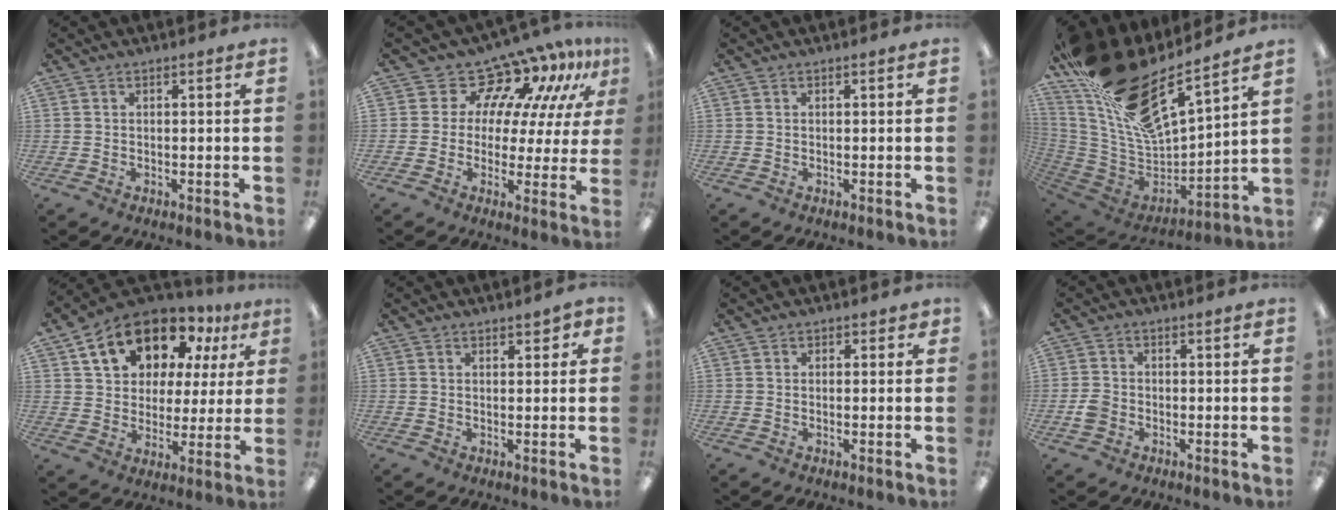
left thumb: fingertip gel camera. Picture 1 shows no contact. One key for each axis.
{"total": 12.6, "fx": 10.4, "fy": 6.0, "fz": 3.6, "tx": -0.081, "ty": -0.093, "tz": 0.182}
{"total": 0.0}
{"total": 24.0, "fx": 17.0, "fy": 7.3, "fz": 15.3, "tx": -0.272, "ty": -0.113, "tz": 0.295}
{"total": 16.0, "fx": 10.4, "fy": 10.0, "fz": 6.9, "tx": -0.124, "ty": -0.052, "tz": 0.190}
{"total": 1.8, "fx": 1.3, "fy": 1.0, "fz": 0.8, "tx": 0.000, "ty": -0.004, "tz": 0.019}
{"total": 0.9, "fx": 0.3, "fy": 0.8, "fz": 0.3, "tx": 0.003, "ty": 0.000, "tz": 0.004}
{"total": 3.0, "fx": -1.2, "fy": 2.2, "fz": 1.6, "tx": -0.026, "ty": 0.008, "tz": -0.022}